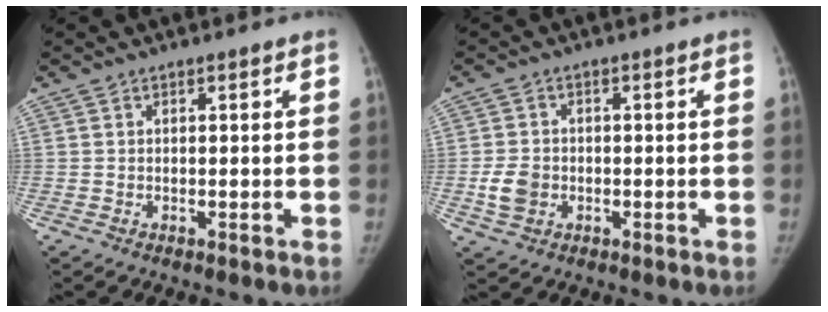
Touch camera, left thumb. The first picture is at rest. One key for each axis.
{"total": 4.9, "fx": -1.2, "fy": 3.9, "fz": 2.7, "tx": -0.043, "ty": 0.006, "tz": -0.021}